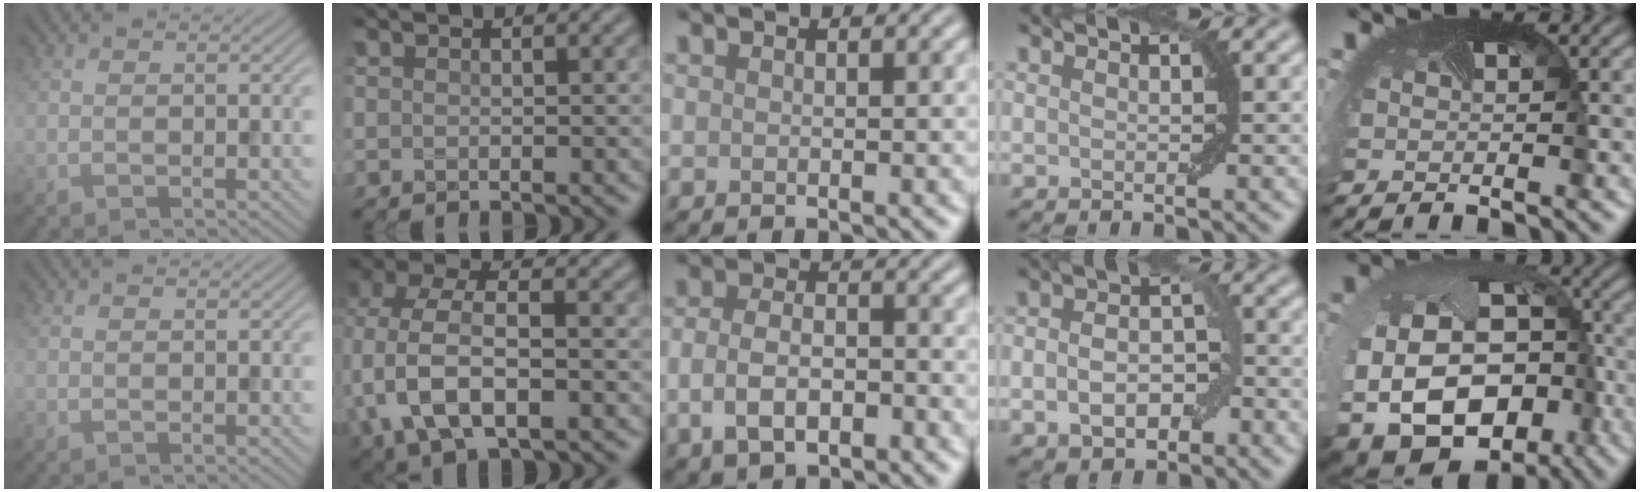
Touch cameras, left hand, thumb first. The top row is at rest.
{"index": {"total": 9.7, "force": [-1.5, 5.8, 7.6], "torque": [-0.171, 0.003, -0.036]}, "middle": {"total": 4.9, "force": [-1.7, 2.8, 3.7], "torque": [-0.070, -0.002, -0.035]}, "ring": {"total": 5.3, "force": [-1.6, 3.3, 3.9], "torque": [-0.065, 0.003, -0.032]}, "little": {"total": 19.5, "force": [-5.7, 15.0, 11.2], "torque": [-0.229, -0.037, -0.095]}}